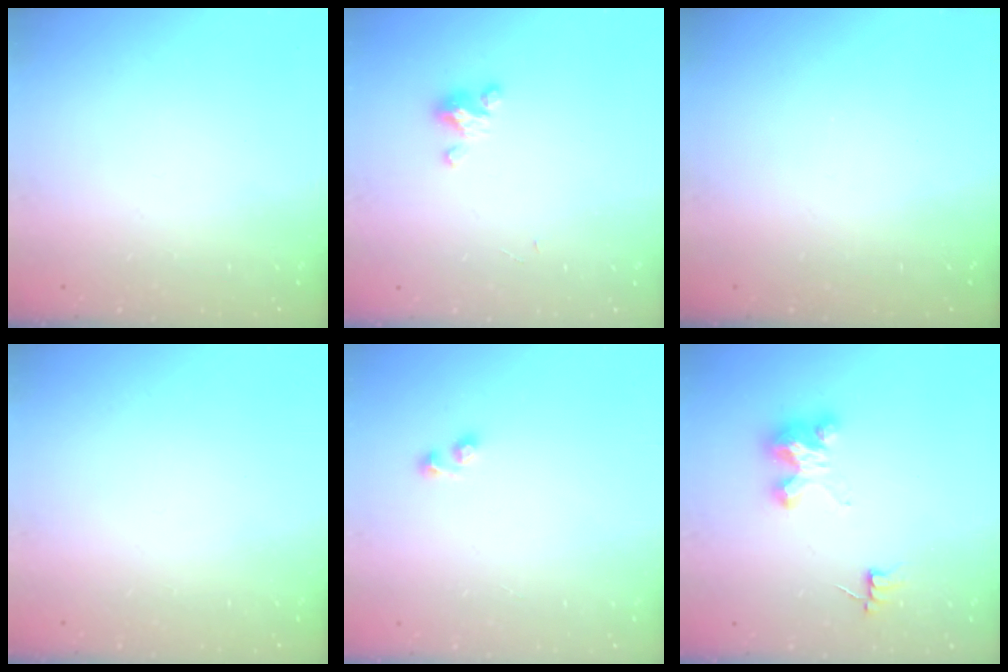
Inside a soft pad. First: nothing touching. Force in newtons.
{"total": 2.3, "press": 2.2, "slide": 0.4}
{"total": 0.0}
{"total": 0.0}
{"total": 2.6, "press": 2.3, "slide": 1.2}
{"total": 4.6, "press": 4.6, "slide": 0.3}